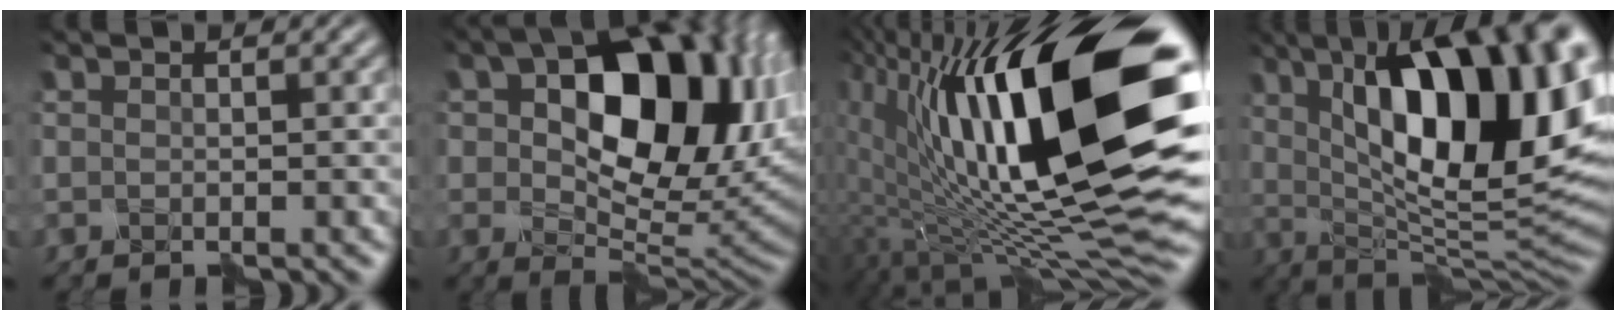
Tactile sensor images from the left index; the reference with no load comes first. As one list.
[{"total": 14.0, "force": [2.7, 8.5, 10.8], "torque": [-0.151, 0.000, 0.052]}, {"total": 19.7, "force": [3.8, 6.6, 18.2], "torque": [-0.292, 0.020, 0.056]}, {"total": 17.4, "force": [5.4, 7.0, 15.0], "torque": [-0.206, 0.015, 0.079]}]